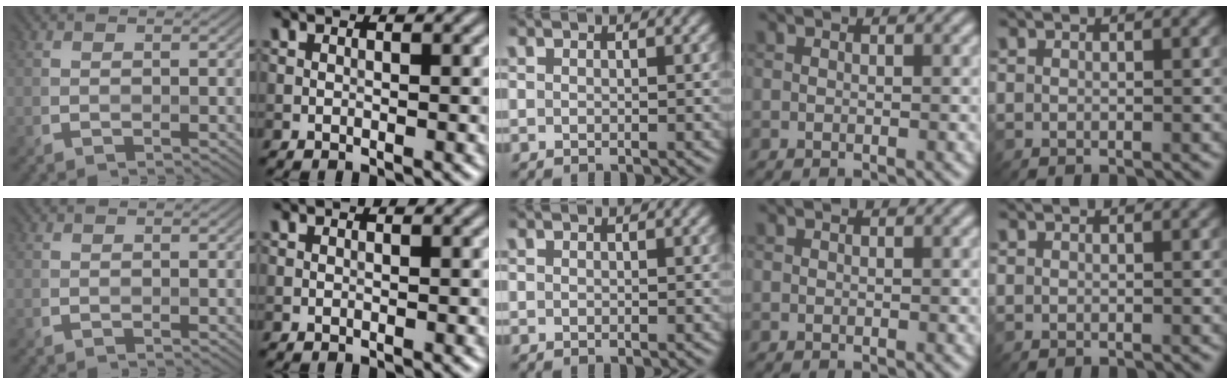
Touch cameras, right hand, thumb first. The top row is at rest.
{}